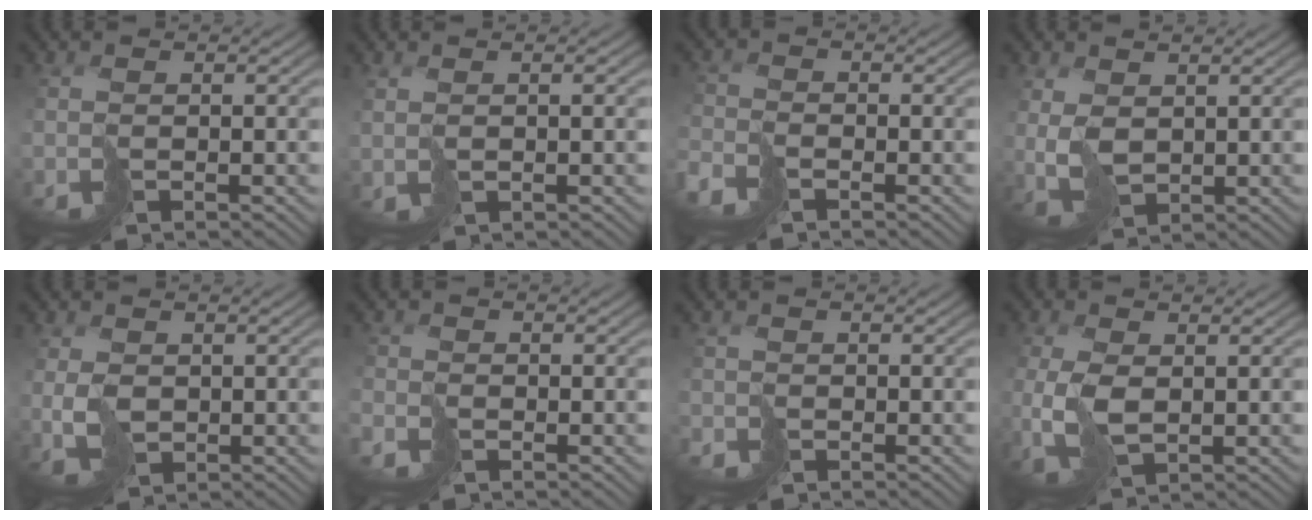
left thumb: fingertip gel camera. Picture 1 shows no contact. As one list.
[{"total": 0.9, "force": [0.9, 0.1, 0.3], "torque": [0.000, 0.000, 0.024]}, {"total": 3.5, "force": [-2.9, 1.5, 1.3], "torque": [-0.037, -0.013, -0.068]}, {"total": 2.7, "force": [1.5, 1.8, 1.4], "torque": [-0.049, 0.000, 0.040]}, {"total": 2.2, "force": [0.6, 1.9, 0.9], "torque": [-0.033, -0.005, 0.020]}, {"total": 2.0, "force": [-1.6, 1.0, 0.4], "torque": [-0.016, -0.010, -0.038]}, {"total": 1.2, "force": [-1.1, 0.2, -0.5], "torque": [0.007, -0.009, -0.025]}, {"total": 4.2, "force": [-0.2, 2.7, 3.2], "torque": [-0.099, -0.007, 0.005]}]